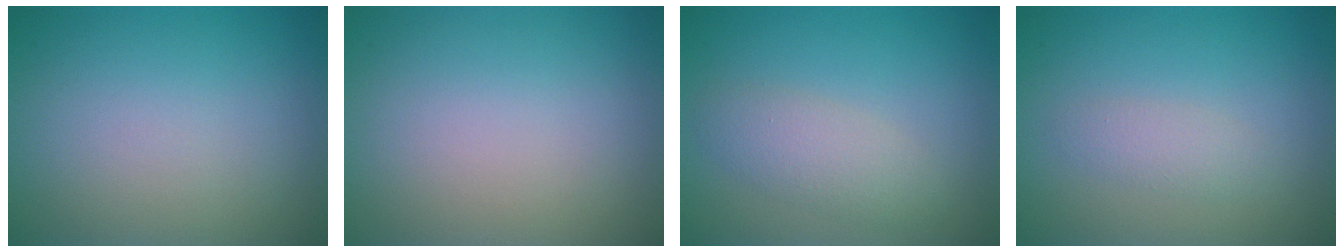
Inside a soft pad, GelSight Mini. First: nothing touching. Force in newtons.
{"total": 0.0}
{"total": 2.8, "press": 2.8, "slide": 0.1}
{"total": 1.4, "press": 1.4, "slide": 0.1}